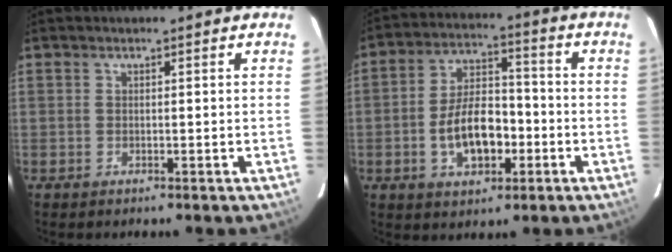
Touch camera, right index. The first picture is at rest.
{"total": 11.1, "force": [-3.3, 5.9, 8.7], "torque": [-0.168, 0.019, -0.048]}